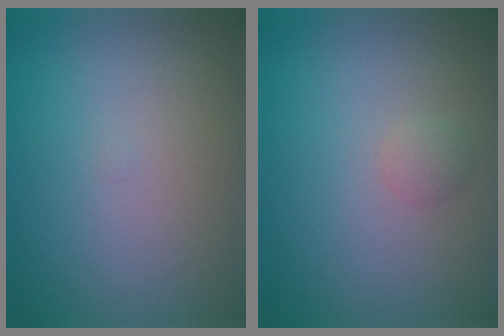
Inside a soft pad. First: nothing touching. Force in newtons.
{"total": 0.9, "press": 0.9, "slide": 0.1}